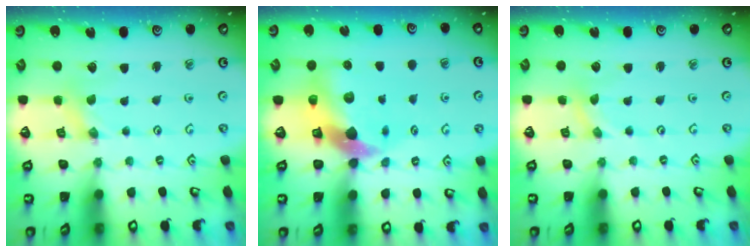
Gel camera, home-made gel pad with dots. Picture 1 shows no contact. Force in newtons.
{"total": 10.9, "press": 10.8, "slide": 1.4}
{"total": 0.0}